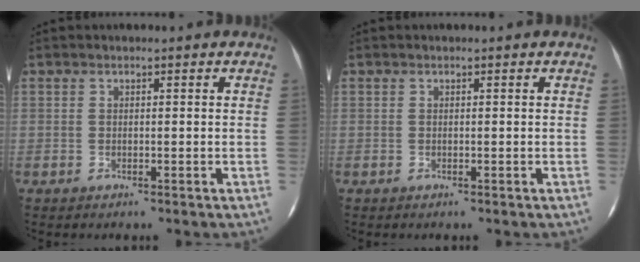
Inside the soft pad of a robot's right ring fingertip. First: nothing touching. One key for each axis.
{"total": 0.0}